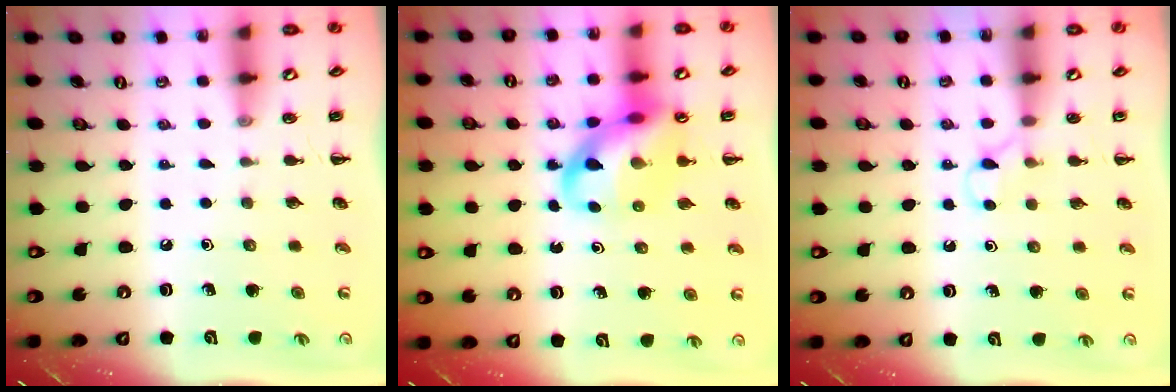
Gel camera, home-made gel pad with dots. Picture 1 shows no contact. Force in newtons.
{"total": 13.6, "press": 13.0, "slide": 3.8}
{"total": 3.3, "press": 3.2, "slide": 0.9}